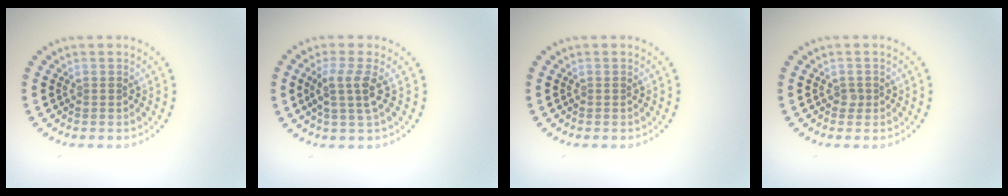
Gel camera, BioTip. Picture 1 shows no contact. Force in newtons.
{"total": 2.7, "press": 2.1, "slide": 1.6}
{"total": 0.0}
{"total": 0.7, "press": 0.5, "slide": 0.5}